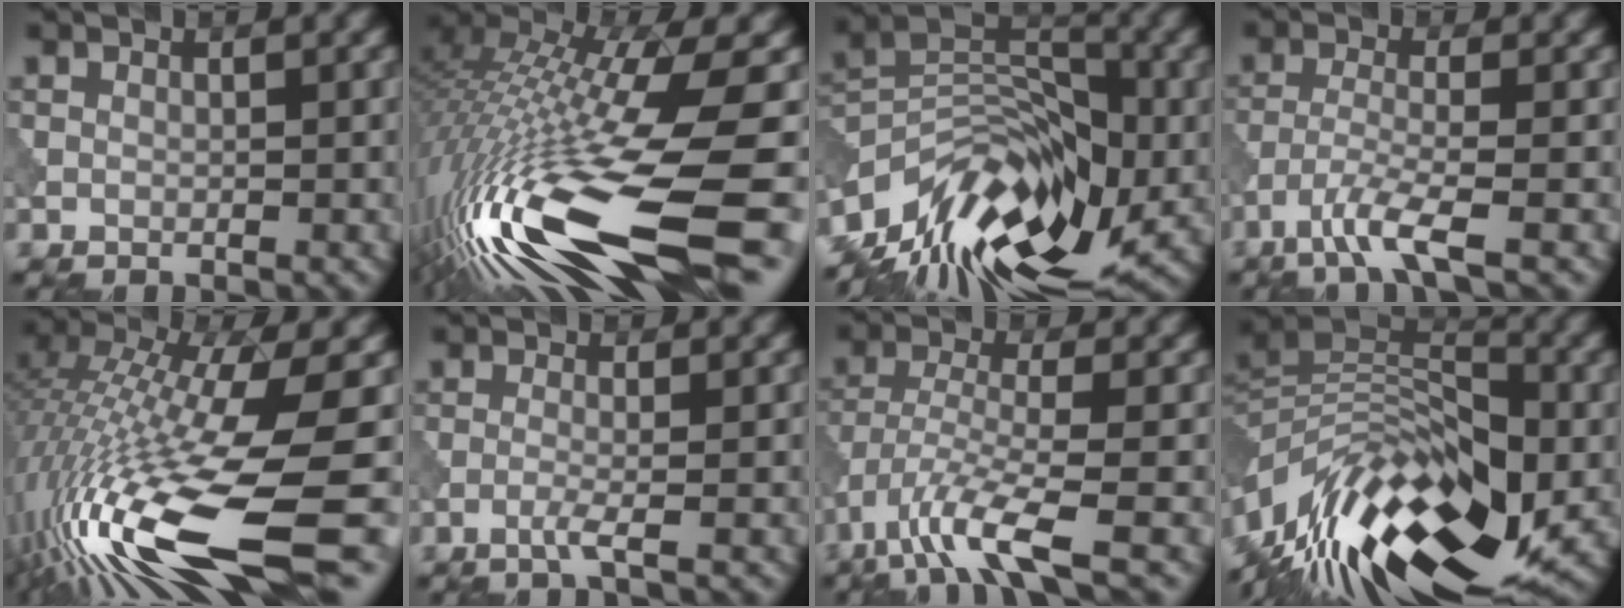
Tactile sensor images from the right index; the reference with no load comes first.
{"total": 17.8, "force": [-4.7, 4.6, 16.6], "torque": [-0.337, -0.014, -0.073]}
{"total": 12.3, "force": [-6.8, 6.7, 7.8], "torque": [-0.135, 0.022, -0.132]}
{"total": 4.3, "force": [-2.7, 0.4, 3.2], "torque": [-0.066, -0.003, -0.067]}
{"total": 16.2, "force": [-4.4, 4.2, 15.0], "torque": [-0.300, -0.001, -0.074]}
{"total": 1.8, "force": [-0.7, 0.3, 1.6], "torque": [-0.027, 0.004, -0.024]}
{"total": 6.7, "force": [-4.2, 1.3, 5.1], "torque": [-0.098, -0.005, -0.090]}
{"total": 15.5, "force": [-6.3, 6.7, 12.5], "torque": [-0.228, 0.022, -0.132]}